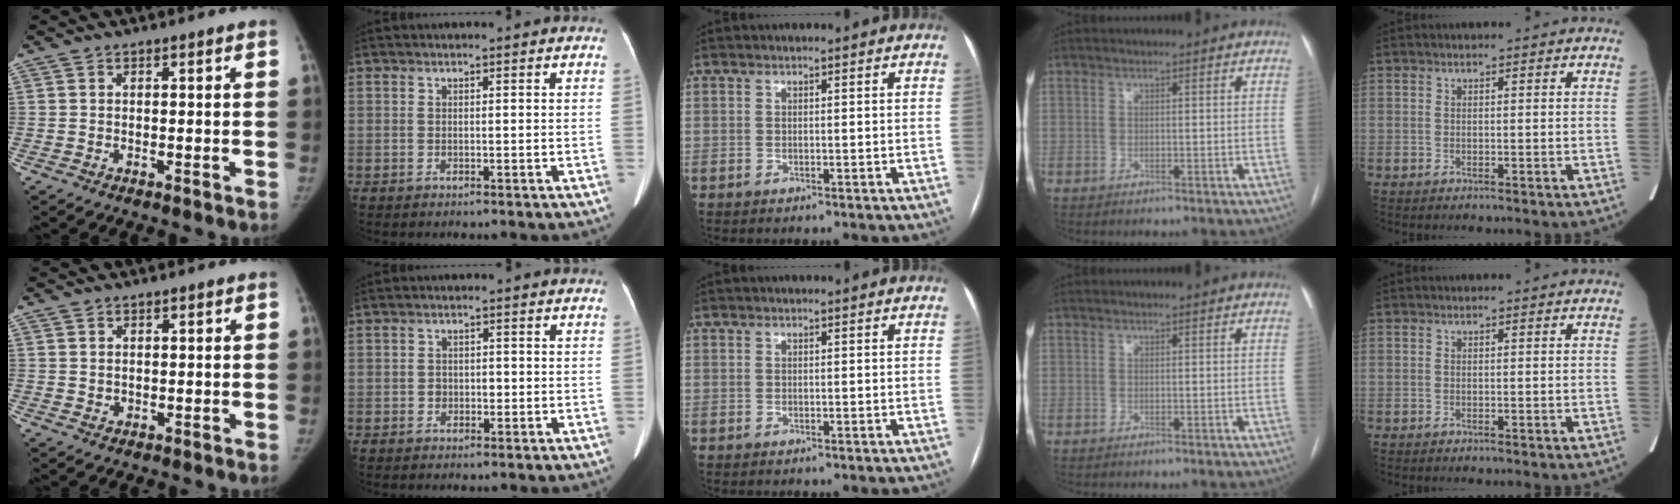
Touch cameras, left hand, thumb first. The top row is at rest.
{"thumb": {"total": 1.1, "force": [0.6, 0.9, 0.1], "torque": [0.010, -0.003, 0.006]}, "index": {"total": 1.4, "force": [-0.2, 1.2, 0.7], "torque": [-0.010, 0.003, -0.004]}}